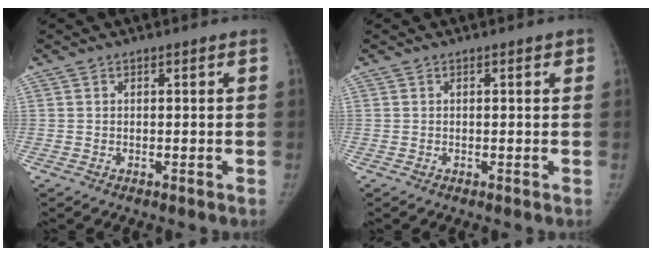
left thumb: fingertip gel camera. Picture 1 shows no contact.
{"total": 0.8, "force": [0.4, 0.3, 0.6], "torque": [-0.006, 0.001, 0.004]}